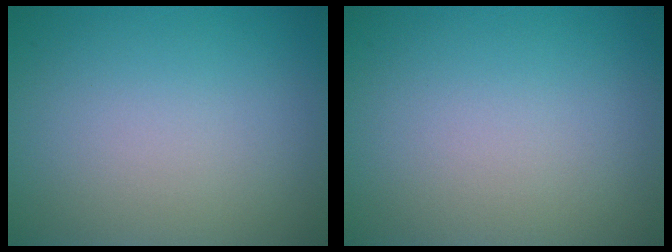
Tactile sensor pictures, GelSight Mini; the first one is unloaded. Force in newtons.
{"total": 0.0}